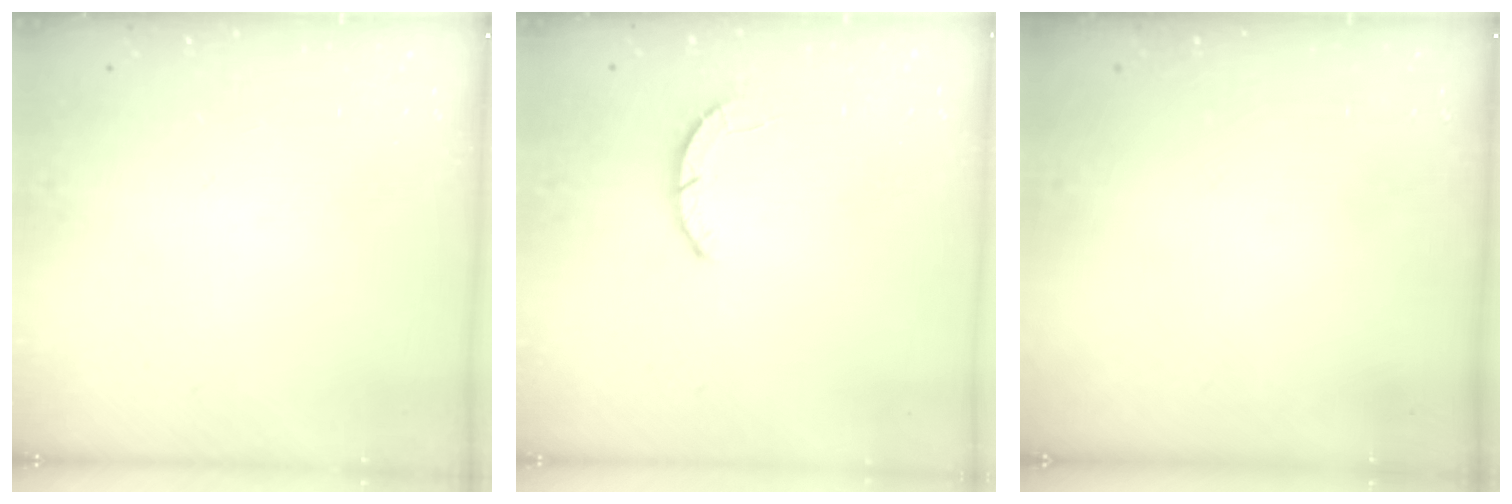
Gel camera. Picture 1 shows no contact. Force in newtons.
{"total": 2.2, "press": 2.2, "slide": 0.3}
{"total": 0.0}